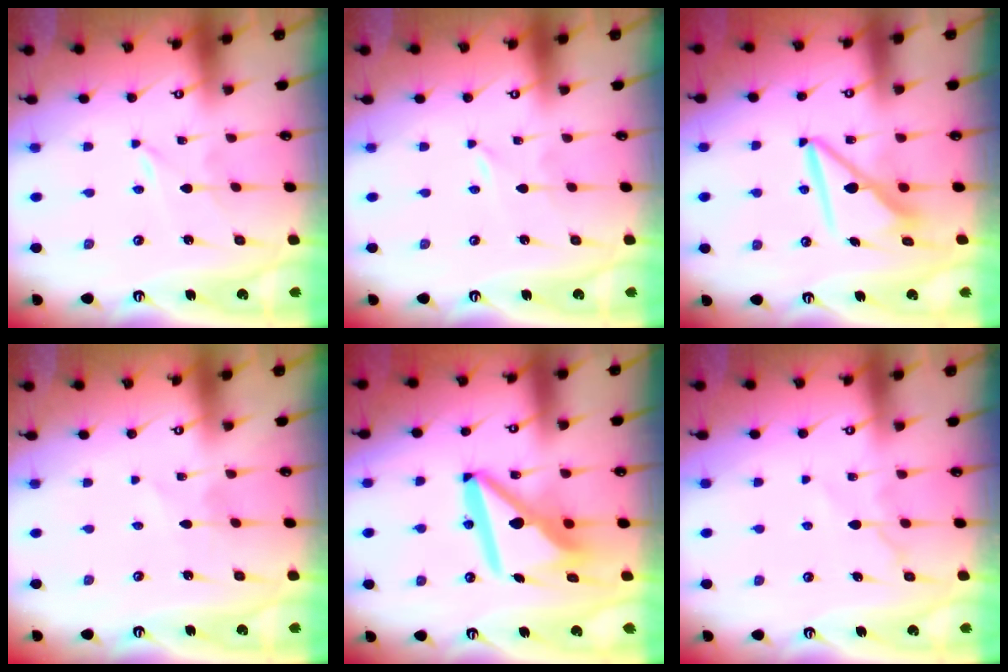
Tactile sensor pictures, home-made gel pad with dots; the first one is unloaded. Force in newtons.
{"total": 0.0}
{"total": 9.0, "press": 8.9, "slide": 1.0}
{"total": 1.4, "press": 1.4, "slide": 0.2}
{"total": 14.3, "press": 14.2, "slide": 1.5}
{"total": 5.9, "press": 5.8, "slide": 0.8}